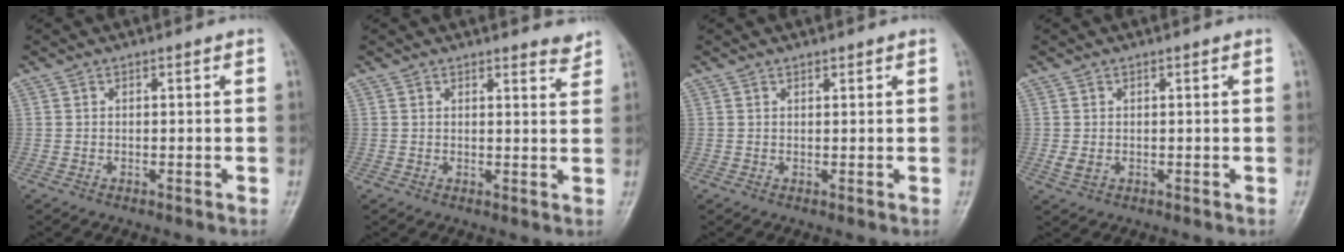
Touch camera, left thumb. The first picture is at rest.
{"total": 3.1, "force": [3.0, 0.6, 0.9], "torque": [-0.001, -0.023, 0.028]}
{"total": 0.7, "force": [0.6, 0.2, 0.2], "torque": [-0.004, -0.004, 0.009]}
{"total": 1.9, "force": [0.2, 1.2, 1.5], "torque": [-0.024, 0.000, 0.009]}